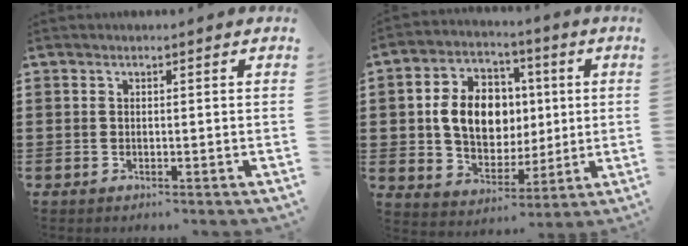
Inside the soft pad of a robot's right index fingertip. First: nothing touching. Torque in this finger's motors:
{"motor_torque": [1.48, 0.61, 1.05, 0.21]}